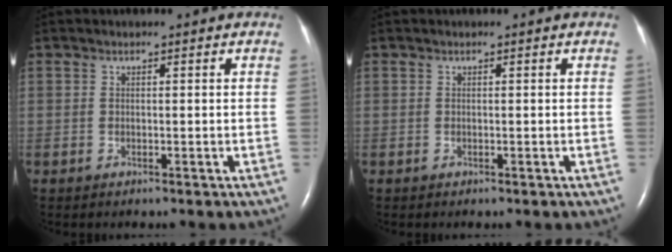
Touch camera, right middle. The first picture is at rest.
{"total": 0.0}